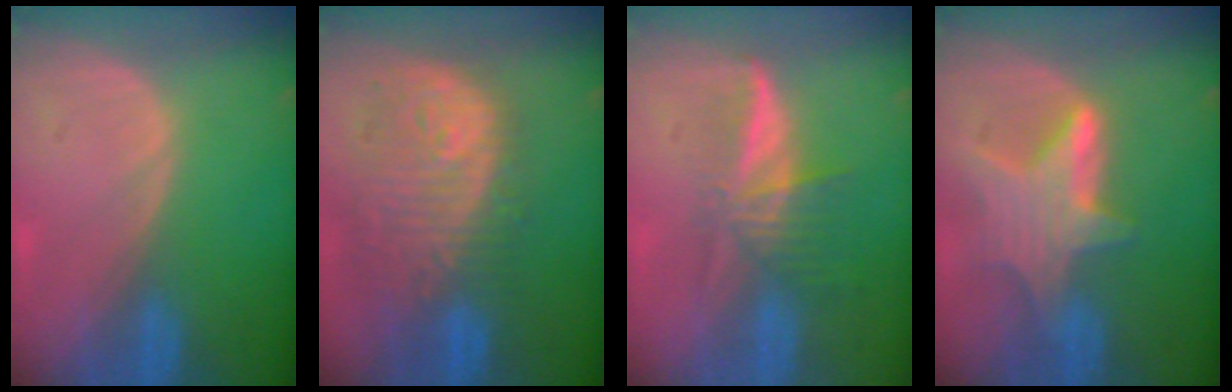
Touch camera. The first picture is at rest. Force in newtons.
{"total": 11.9, "press": 10.7, "slide": 5.4}
{"total": 5.9, "press": 5.4, "slide": 2.4}
{"total": 7.0, "press": 6.7, "slide": 2.0}